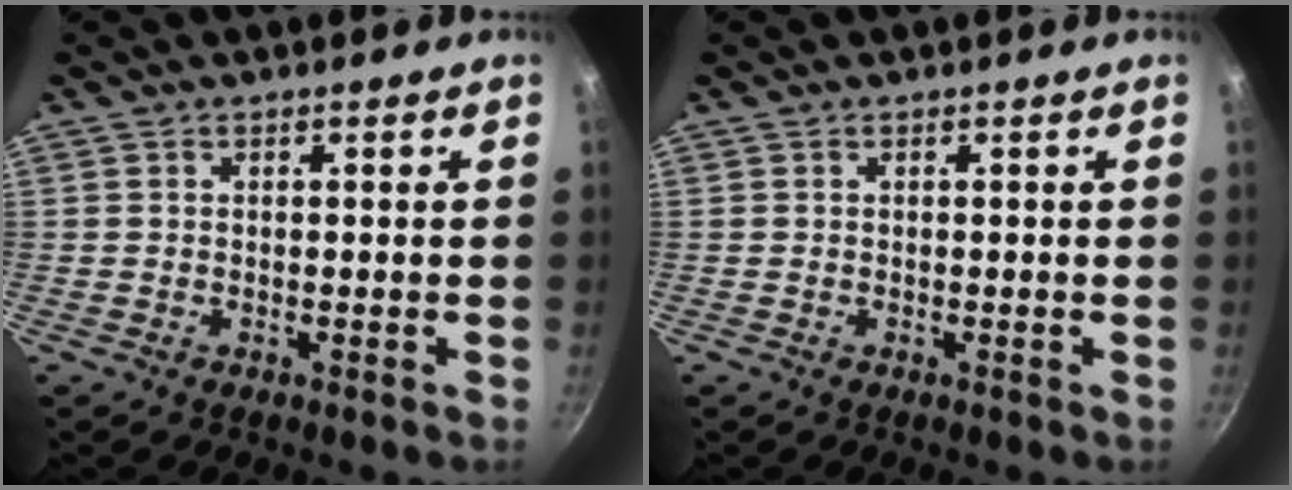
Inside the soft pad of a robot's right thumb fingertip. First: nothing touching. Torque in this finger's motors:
{"motor_torque": [0.17, 0.17, -0.15, 0.07, 0.00]}